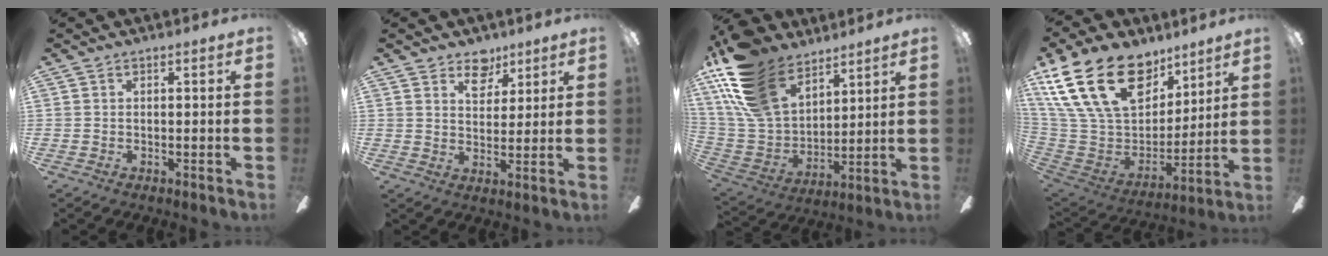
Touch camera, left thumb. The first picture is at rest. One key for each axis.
{"total": 7.3, "fx": 4.9, "fy": 4.8, "fz": 2.4, "tx": -0.026, "ty": -0.018, "tz": 0.086}
{"total": 21.4, "fx": 13.5, "fy": 12.3, "fz": 11.2, "tx": -0.268, "ty": -0.062, "tz": 0.253}
{"total": 28.0, "fx": 14.4, "fy": 17.4, "fz": 16.6, "tx": -0.322, "ty": -0.067, "tz": 0.275}